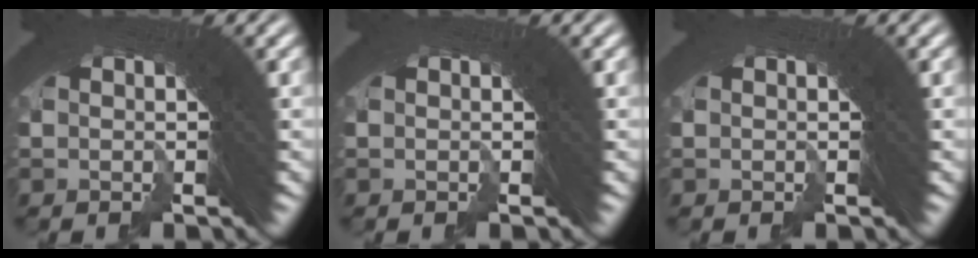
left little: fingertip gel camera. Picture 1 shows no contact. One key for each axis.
{"total": 0.0}
{"total": 0.0}